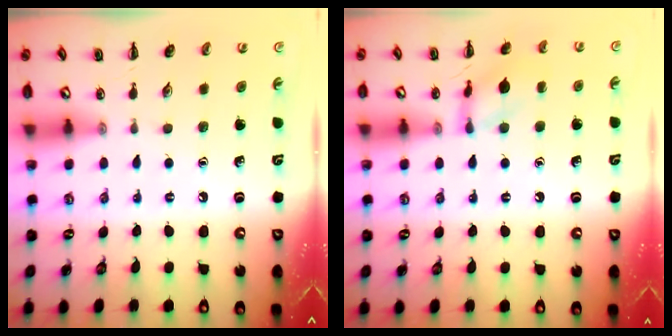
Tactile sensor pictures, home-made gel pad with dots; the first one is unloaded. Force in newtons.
{"total": 10.0, "press": 10.0, "slide": 0.6}